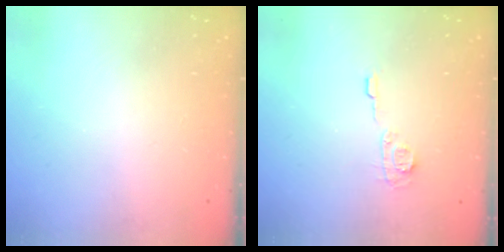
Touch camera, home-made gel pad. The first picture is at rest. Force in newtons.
{"total": 5.1, "press": 5.1, "slide": 0.2}